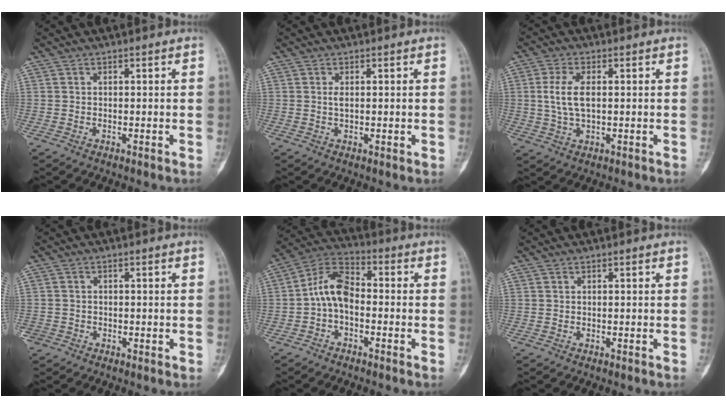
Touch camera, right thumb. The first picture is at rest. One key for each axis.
{"total": 1.8, "fx": 0.3, "fy": 0.7, "fz": 1.6, "tx": -0.031, "ty": -0.002, "tz": 0.006}
{"total": 6.4, "fx": 0.6, "fy": 3.1, "fz": 5.6, "tx": -0.114, "ty": 0.003, "tz": 0.010}
{"total": 1.8, "fx": -0.8, "fy": 1.6, "fz": 0.2, "tx": 0.005, "ty": 0.006, "tz": -0.018}
{"total": 8.7, "fx": -1.3, "fy": 5.2, "fz": 6.8, "tx": -0.119, "ty": 0.034, "tz": -0.039}
{"total": 0.0}